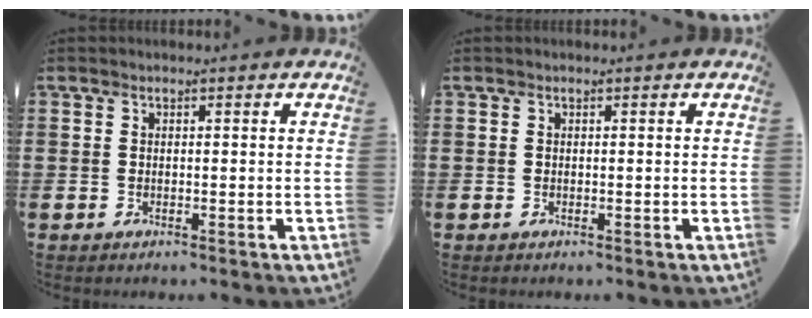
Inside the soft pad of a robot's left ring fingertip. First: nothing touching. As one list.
[{"total": 0.0}]